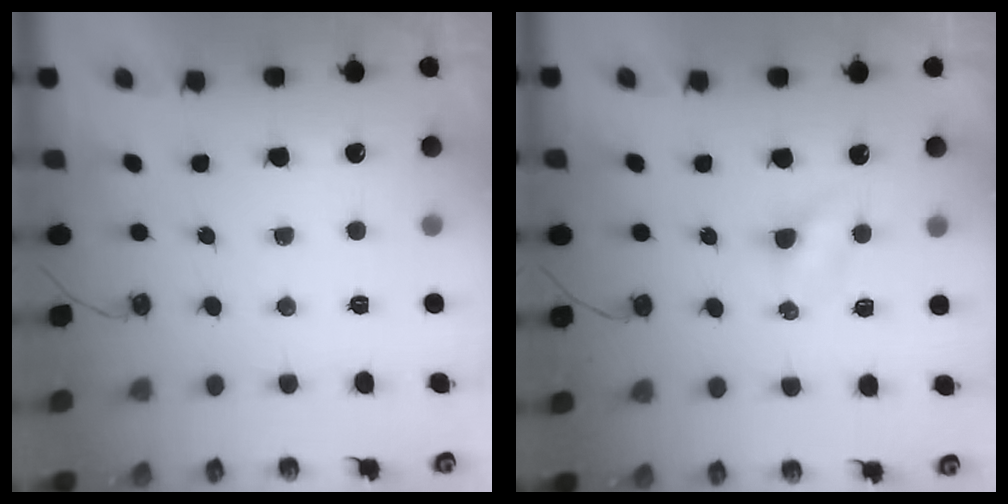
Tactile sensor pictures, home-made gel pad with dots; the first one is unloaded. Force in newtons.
{"total": 2.9, "press": 2.9, "slide": 0.3}